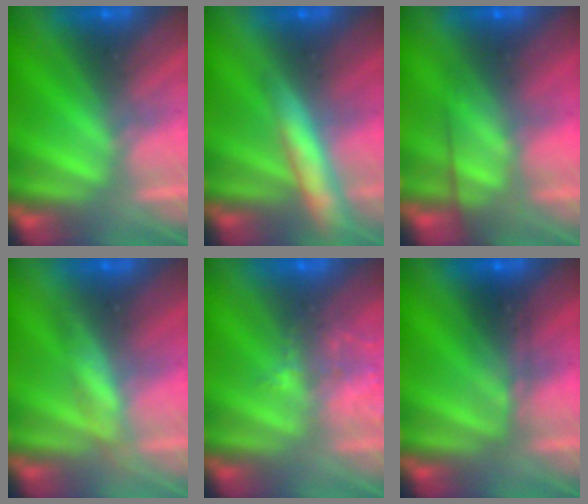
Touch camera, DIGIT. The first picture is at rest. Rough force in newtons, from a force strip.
{"total": 8.3}
{"total": 7.3}
{"total": 2.8}
{"total": 1.6}
{"total": 2.4}